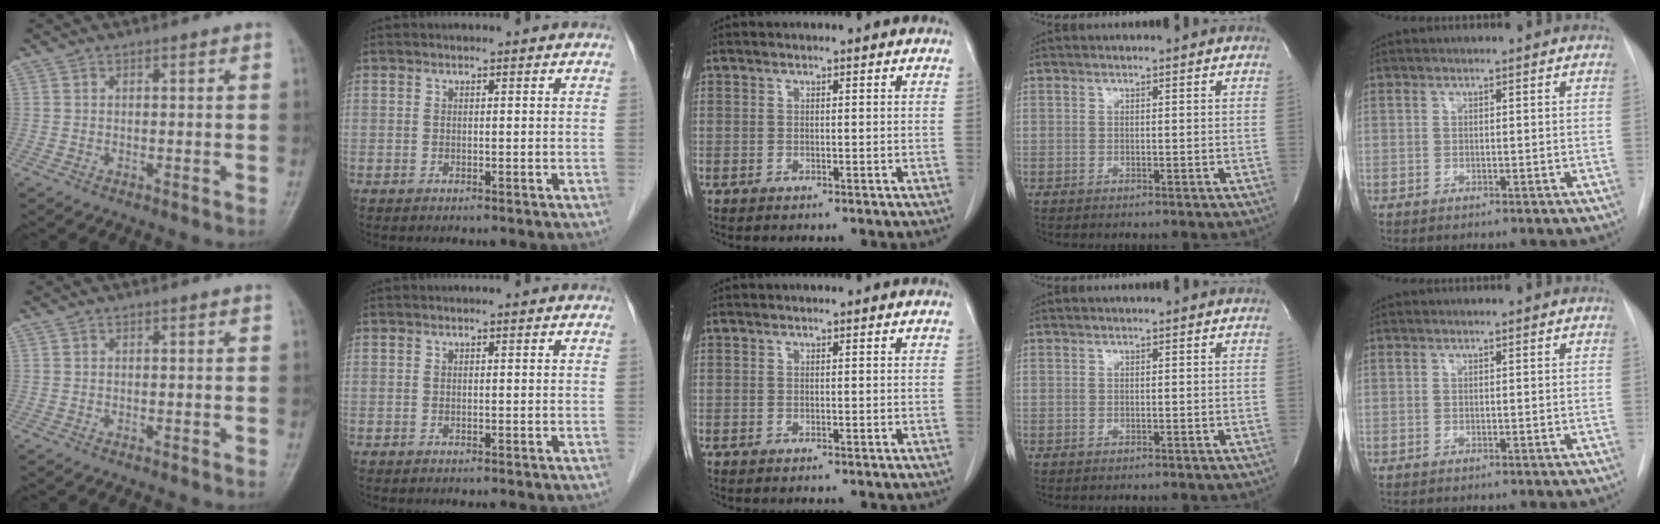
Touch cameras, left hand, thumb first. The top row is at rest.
{}